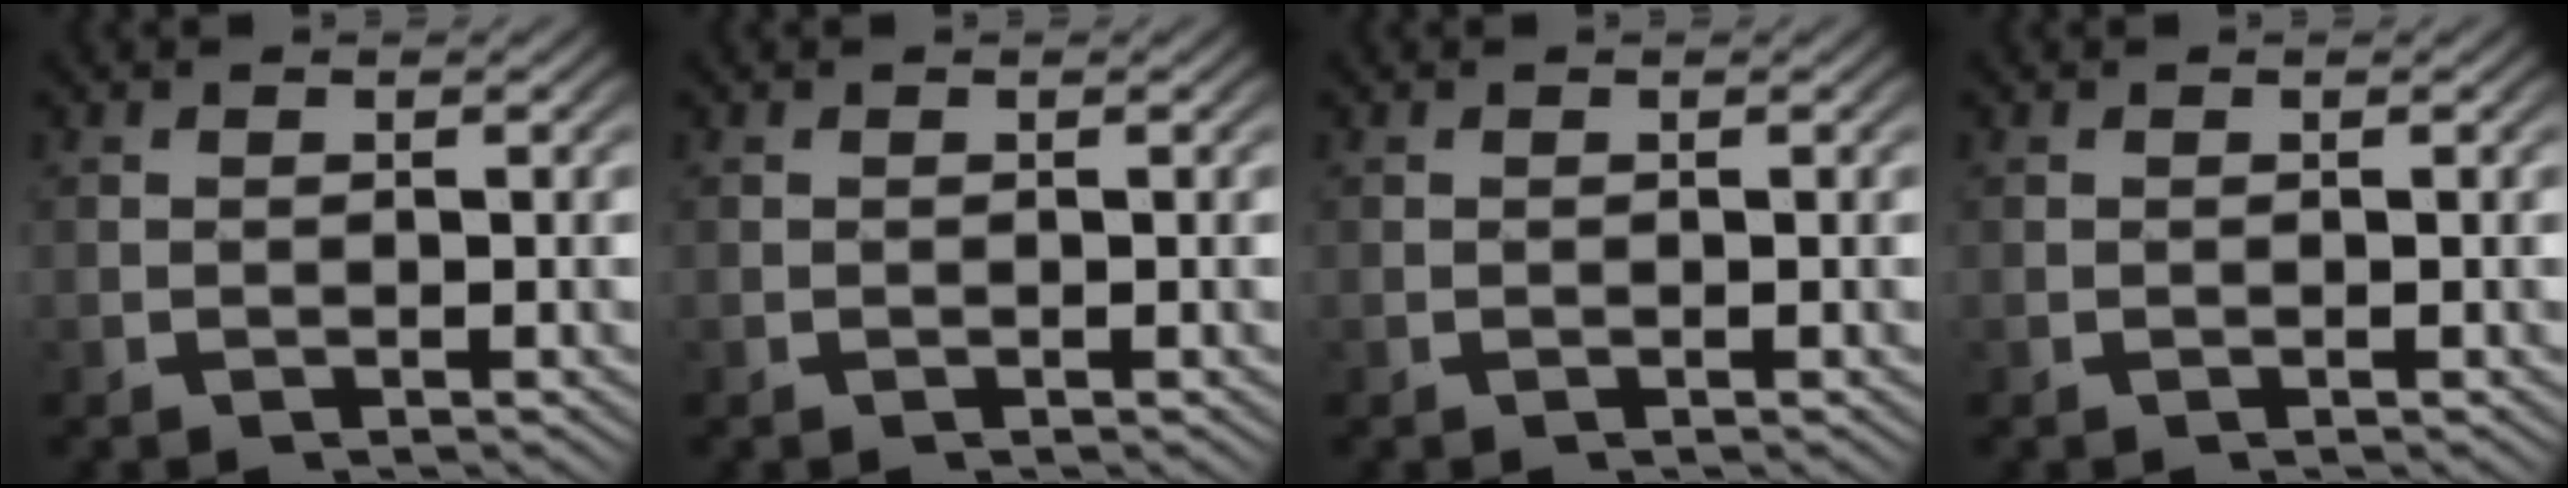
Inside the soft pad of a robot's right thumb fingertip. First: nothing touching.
{"total": 0.0}
{"total": 0.0}
{"total": 0.0}